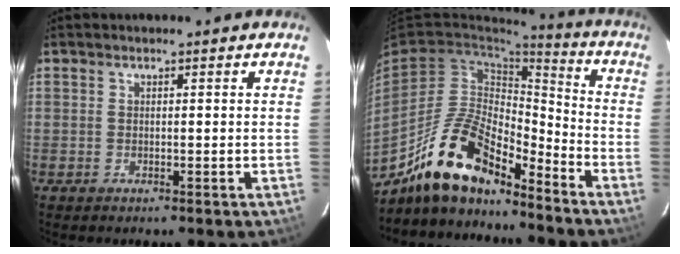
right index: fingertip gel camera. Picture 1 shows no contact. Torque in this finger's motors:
{"motor_torque": [0.75, -0.78, 0.88, 0.21]}